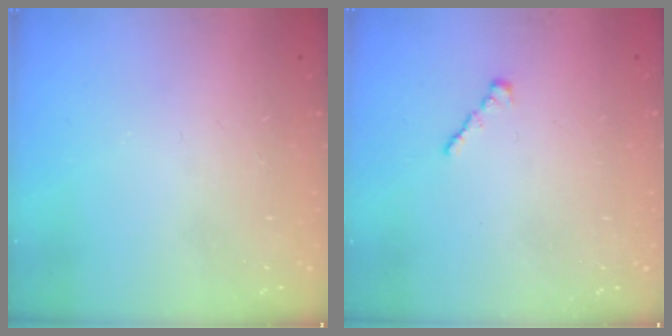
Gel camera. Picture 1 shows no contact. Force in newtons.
{"total": 1.4, "press": 1.3, "slide": 0.5}